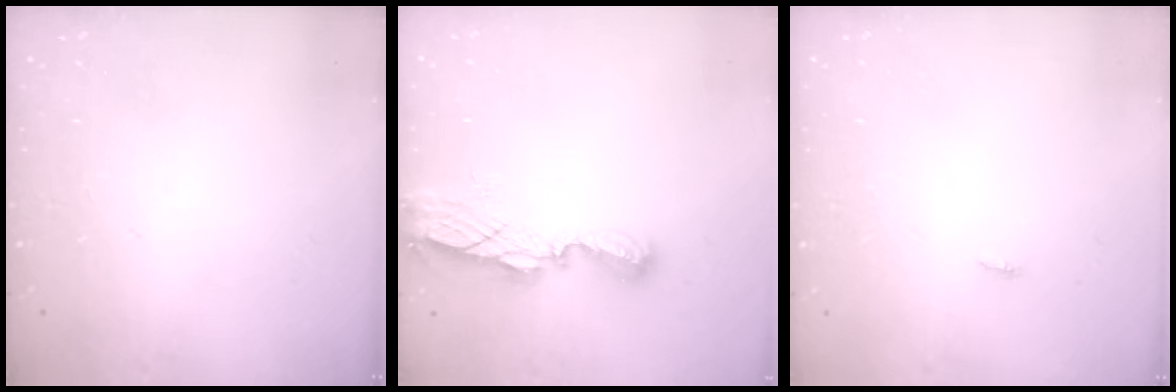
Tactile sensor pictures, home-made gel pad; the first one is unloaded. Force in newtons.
{"total": 7.4, "press": 7.4, "slide": 0.2}
{"total": 2.8, "press": 1.8, "slide": 2.2}